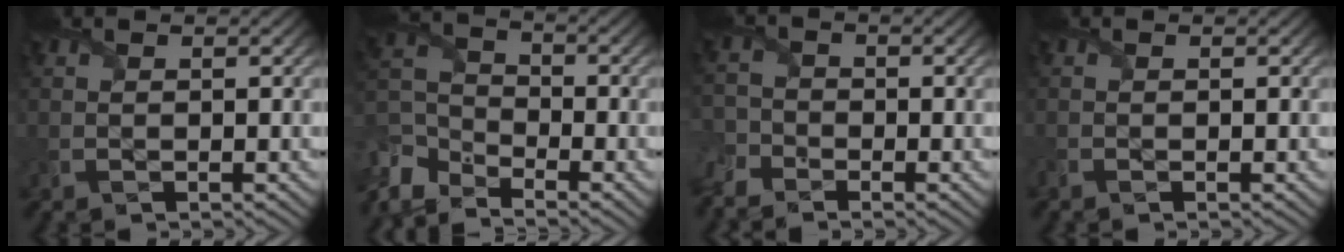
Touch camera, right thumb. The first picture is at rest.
{"total": 8.0, "force": [-6.3, 3.6, 3.4], "torque": [-0.090, -0.019, -0.141]}
{"total": 4.1, "force": [-3.4, 2.0, 1.2], "torque": [-0.037, -0.013, -0.075]}
{"total": 0.8, "force": [-0.7, 0.2, 0.2], "torque": [-0.008, -0.008, -0.014]}